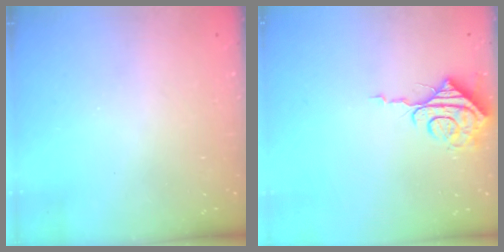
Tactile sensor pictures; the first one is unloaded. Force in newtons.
{"total": 8.2, "press": 8.1, "slide": 0.9}